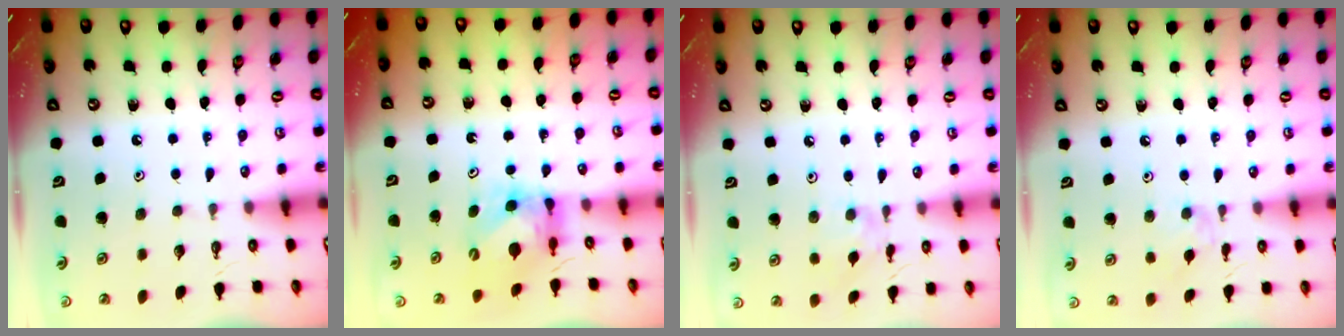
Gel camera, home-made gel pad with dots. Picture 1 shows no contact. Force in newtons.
{"total": 5.9, "press": 5.9, "slide": 0.7}
{"total": 2.0, "press": 2.0, "slide": 0.4}
{"total": 5.2, "press": 5.2, "slide": 0.8}